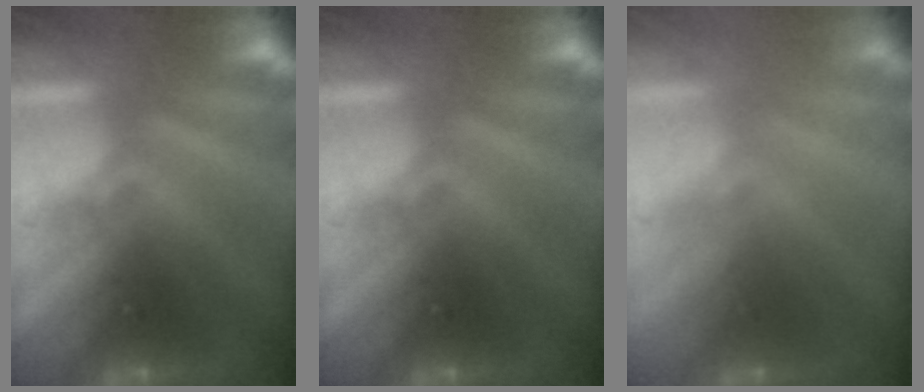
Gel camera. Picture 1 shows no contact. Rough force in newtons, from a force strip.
{"total": 0.0}
{"total": 2.6}